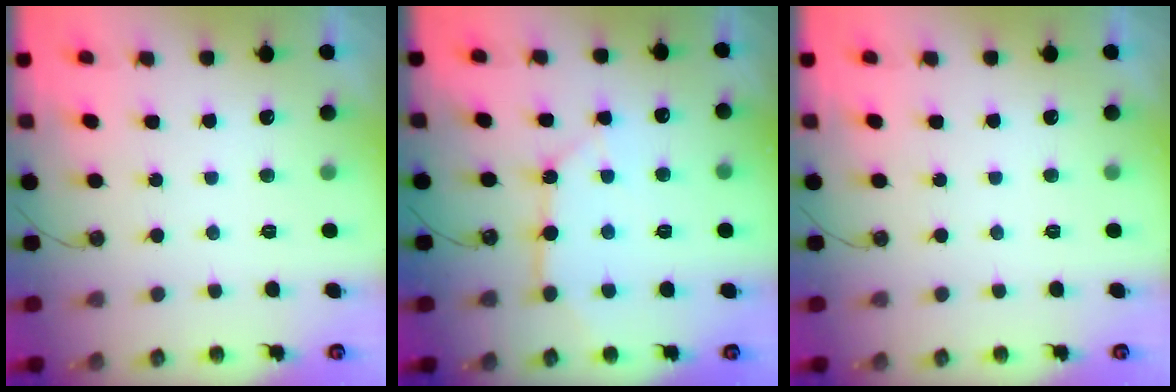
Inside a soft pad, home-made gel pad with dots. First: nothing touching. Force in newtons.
{"total": 10.6, "press": 10.5, "slide": 1.2}
{"total": 0.0}